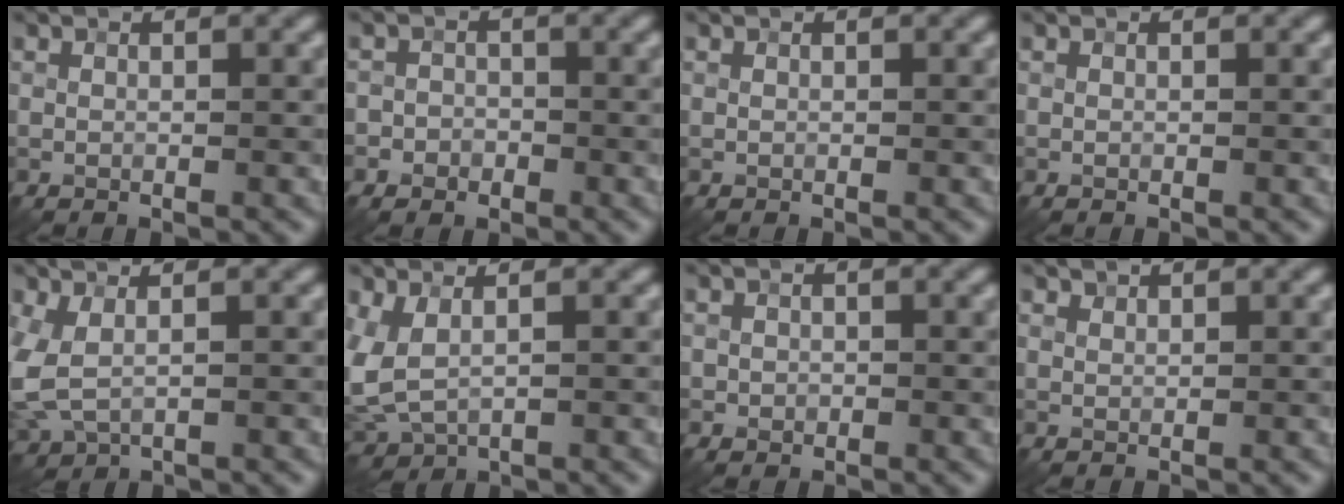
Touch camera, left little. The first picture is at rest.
{"total": 2.2, "force": [-1.2, 1.9, 0.2], "torque": [0.026, 0.006, -0.031]}
{"total": 0.0}
{"total": 0.0}
{"total": 4.3, "force": [0.4, 2.4, 3.5], "torque": [-0.104, -0.004, 0.010]}
{"total": 3.7, "force": [0.8, 1.9, 3.0], "torque": [-0.088, -0.005, 0.020]}
{"total": 0.9, "force": [-0.2, 0.9, 0.1], "torque": [0.005, -0.004, -0.005]}
{"total": 0.8, "force": [0.8, 0.0, 0.1], "torque": [-0.006, 0.001, 0.016]}